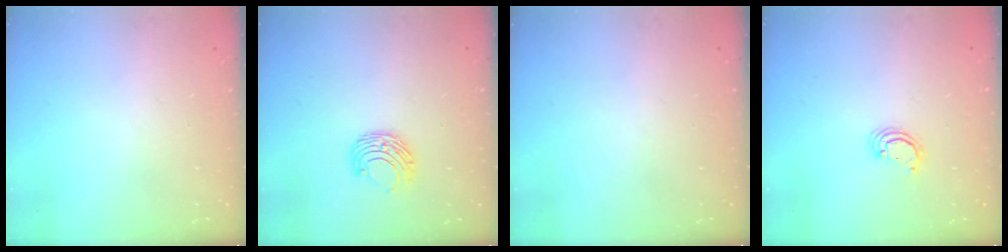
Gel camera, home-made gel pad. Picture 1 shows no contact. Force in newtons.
{"total": 7.2, "press": 7.2, "slide": 0.8}
{"total": 0.0}
{"total": 2.4, "press": 2.4, "slide": 0.3}